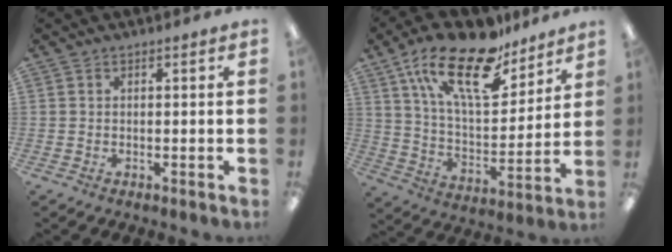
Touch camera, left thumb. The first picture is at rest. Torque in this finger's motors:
{"motor_torque": [0.41, 0.49, 1.62, -1.14, 0.45]}